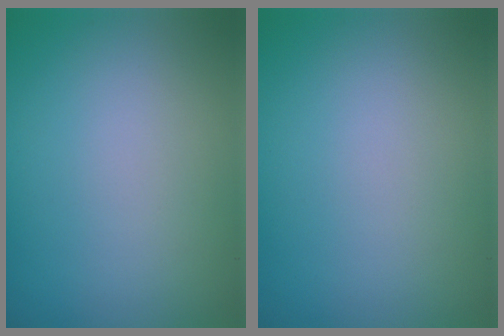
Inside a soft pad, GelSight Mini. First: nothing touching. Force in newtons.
{"total": 0.0}